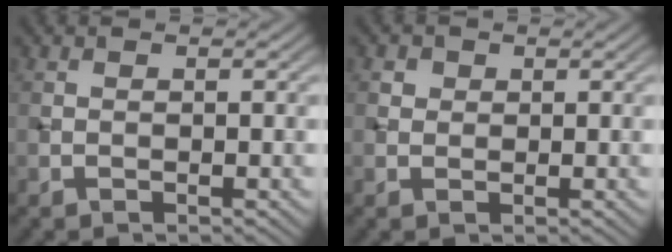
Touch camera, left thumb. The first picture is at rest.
{"total": 1.8, "force": [0.8, 1.5, 0.6], "torque": [-0.012, -0.006, 0.013]}